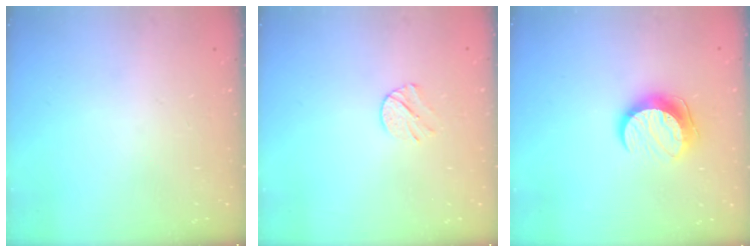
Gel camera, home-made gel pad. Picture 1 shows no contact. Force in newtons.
{"total": 5.8, "press": 5.7, "slide": 1.0}
{"total": 10.2, "press": 10.2, "slide": 0.6}